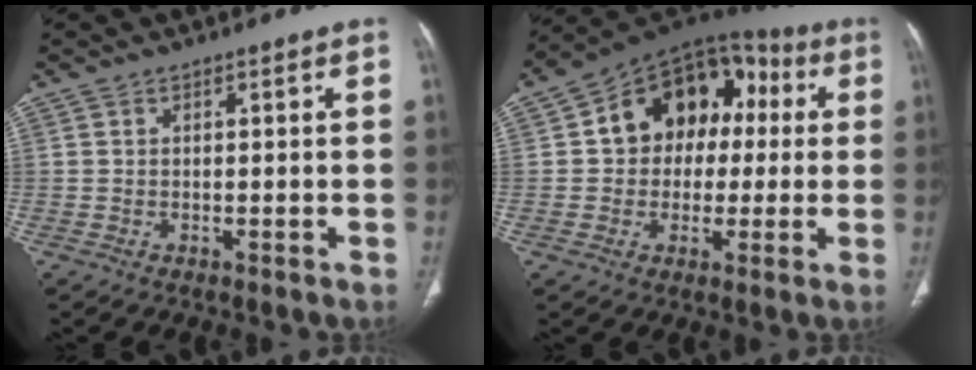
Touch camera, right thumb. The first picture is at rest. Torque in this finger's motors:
{"motor_torque": [1.44, 2.50, 0.82, -0.13, 0.12]}